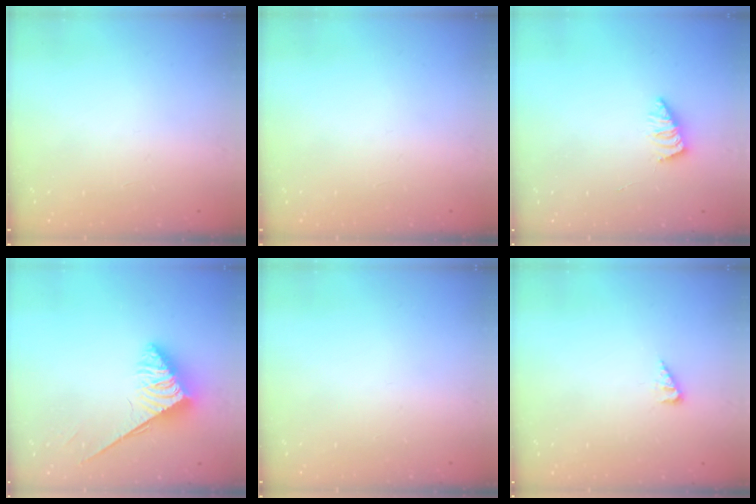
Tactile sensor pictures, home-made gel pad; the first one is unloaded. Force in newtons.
{"total": 0.0}
{"total": 1.5, "press": 1.4, "slide": 0.4}
{"total": 3.8, "press": 3.7, "slide": 0.6}
{"total": 0.0}
{"total": 2.4, "press": 2.4, "slide": 0.4}